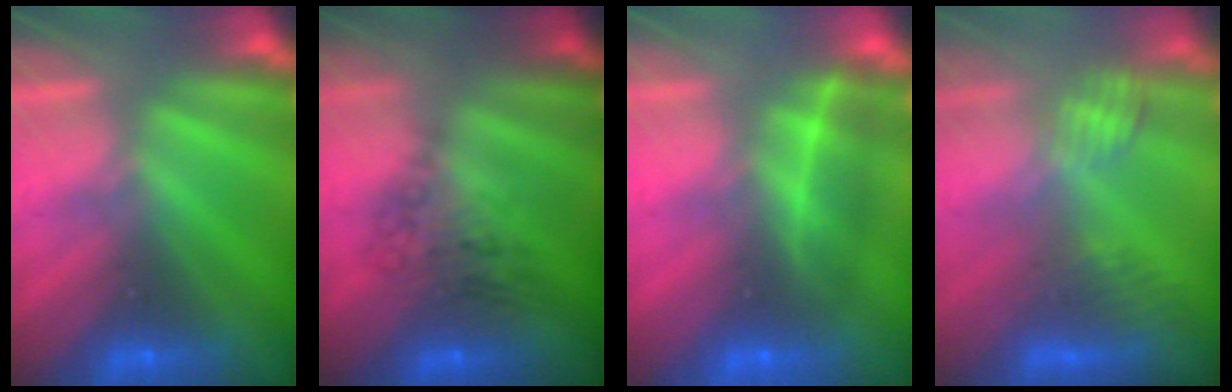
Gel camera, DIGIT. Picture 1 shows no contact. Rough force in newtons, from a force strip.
{"total": 2.6}
{"total": 1.9}
{"total": 2.8}